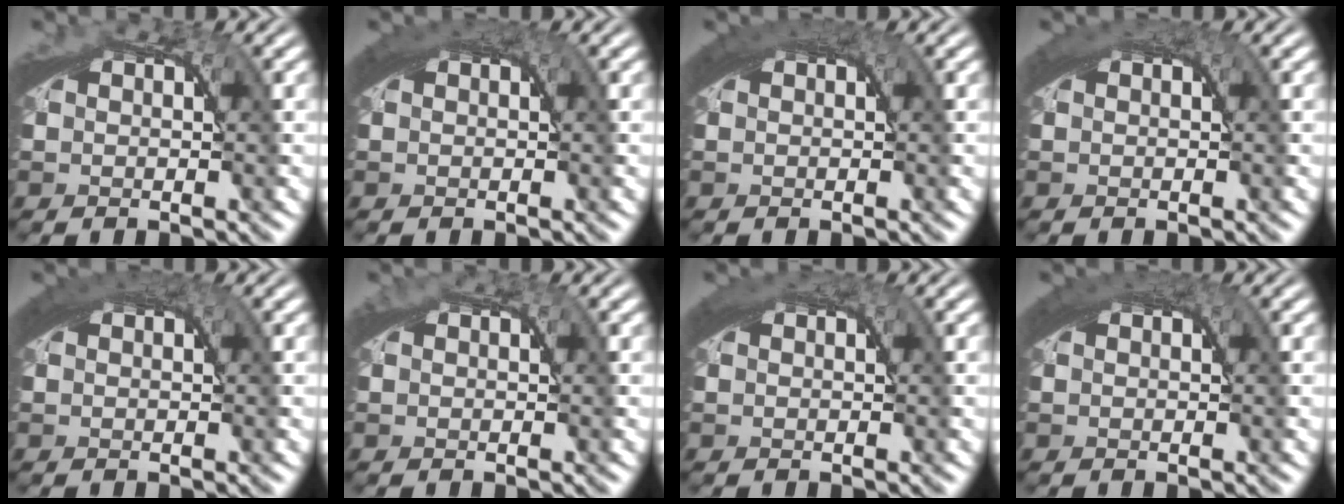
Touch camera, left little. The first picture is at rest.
{"total": 2.3, "force": [1.2, 0.6, 1.9], "torque": [-0.022, 0.010, 0.014]}
{"total": 2.8, "force": [1.4, 0.7, 2.3], "torque": [-0.026, 0.013, 0.016]}
{"total": 1.8, "force": [1.1, 0.3, 1.4], "torque": [-0.015, 0.009, 0.013]}
{"total": 2.7, "force": [1.3, 0.7, 2.2], "torque": [-0.027, 0.012, 0.016]}
{"total": 0.0}
{"total": 1.9, "force": [1.0, 0.5, 1.5], "torque": [-0.018, 0.008, 0.013]}
{"total": 2.5, "force": [1.3, 0.6, 2.0], "torque": [-0.023, 0.012, 0.015]}